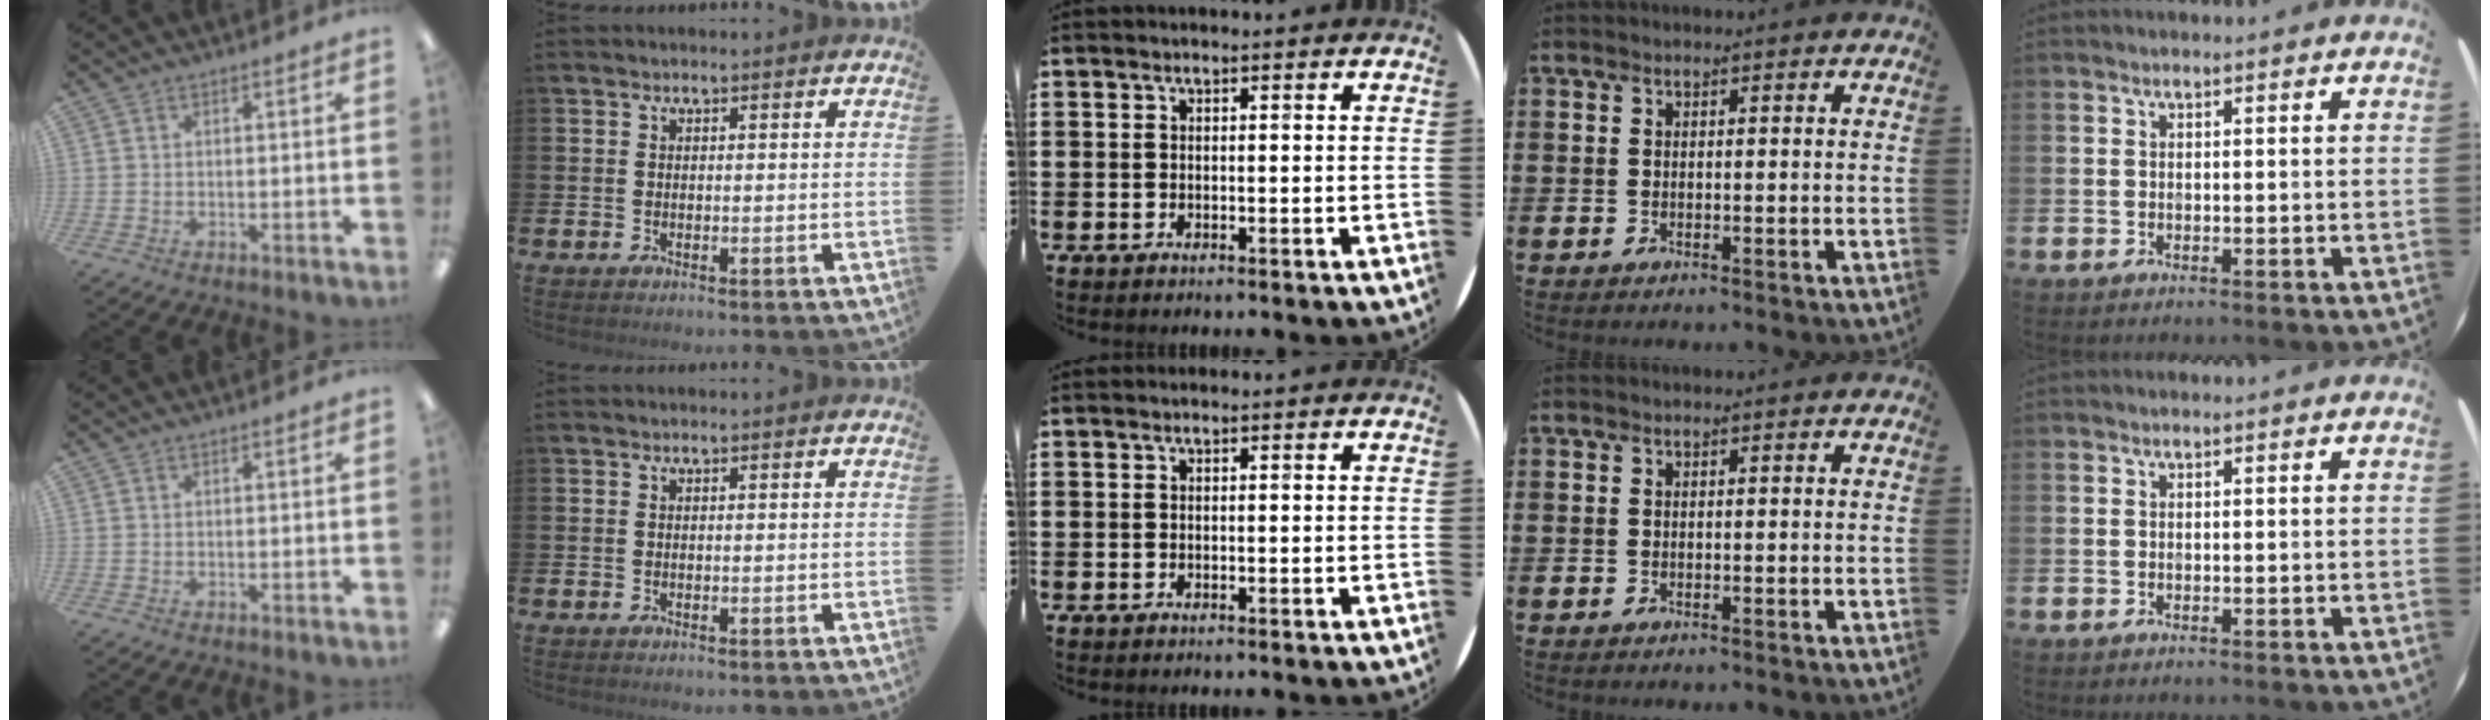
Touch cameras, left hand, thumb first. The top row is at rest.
{}